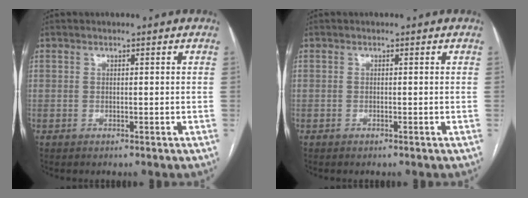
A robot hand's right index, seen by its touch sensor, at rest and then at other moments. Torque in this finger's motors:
{"motor_torque": [0.01, -0.01, -0.02, 0.01]}